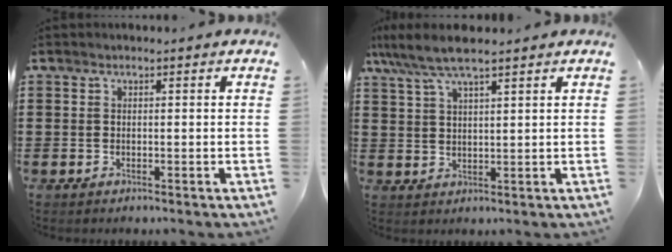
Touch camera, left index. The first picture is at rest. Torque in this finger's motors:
{"motor_torque": [1.19, -0.95, 0.52, 0.19]}